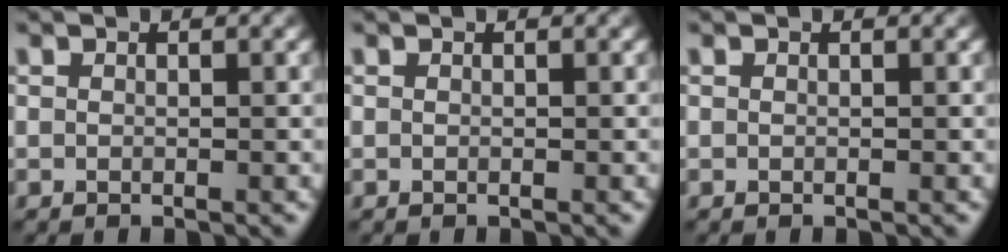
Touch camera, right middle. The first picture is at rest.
{"total": 0.0}
{"total": 0.0}